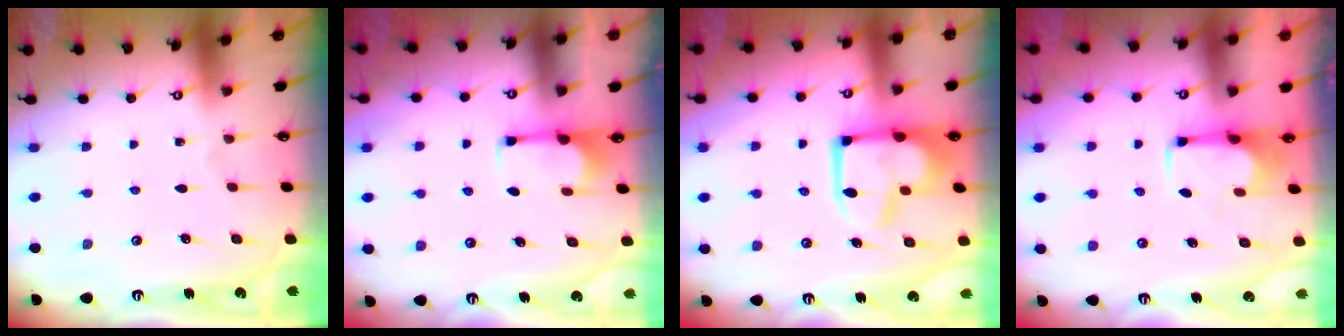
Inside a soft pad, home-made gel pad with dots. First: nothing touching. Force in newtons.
{"total": 0.0}
{"total": 10.6, "press": 10.5, "slide": 1.2}
{"total": 2.5, "press": 2.3, "slide": 0.9}